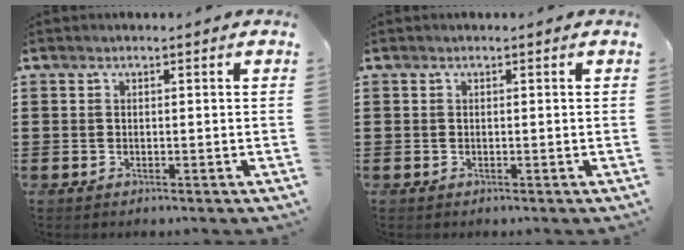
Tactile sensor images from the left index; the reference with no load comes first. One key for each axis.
{"total": 0.0}